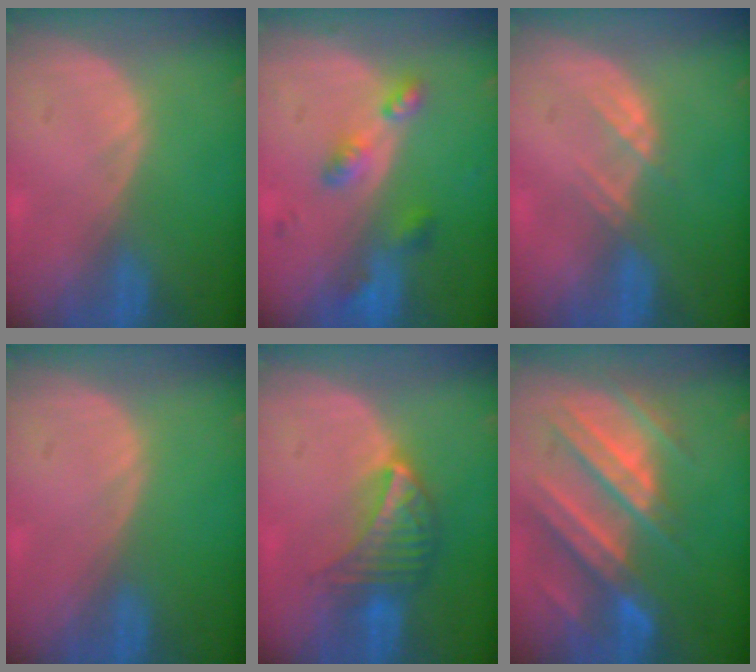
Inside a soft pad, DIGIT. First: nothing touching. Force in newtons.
{"total": 5.3, "press": 4.8, "slide": 2.2}
{"total": 2.6, "press": 2.5, "slide": 0.7}
{"total": 0.0}
{"total": 7.0, "press": 6.2, "slide": 3.3}
{"total": 11.2, "press": 9.9, "slide": 5.2}